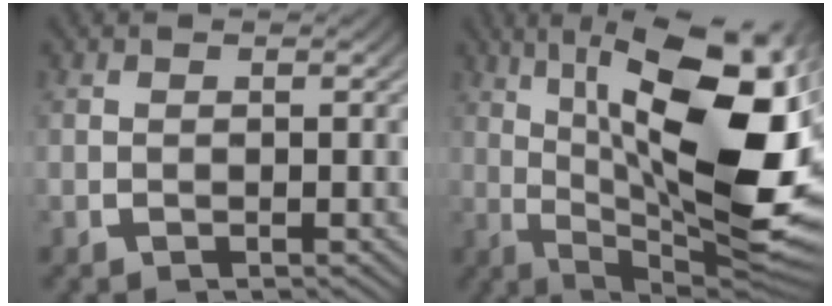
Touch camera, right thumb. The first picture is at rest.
{"total": 19.4, "force": [1.0, 9.8, 16.7], "torque": [-0.249, -0.041, 0.035]}